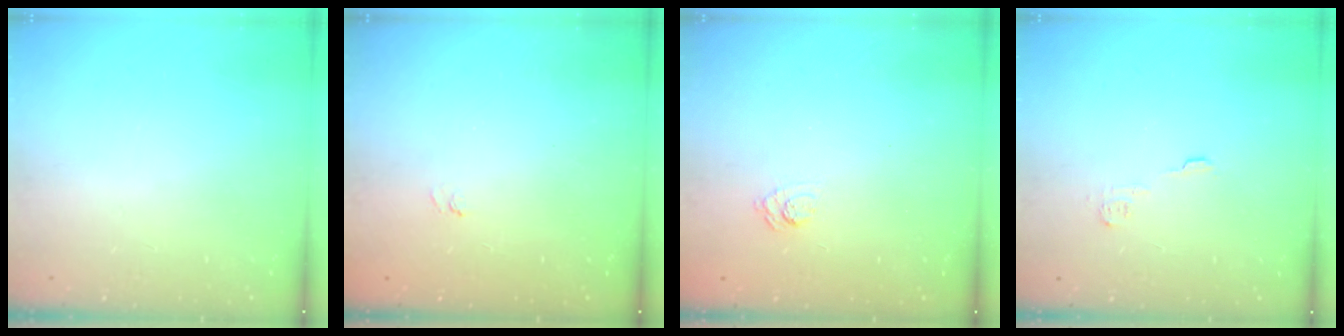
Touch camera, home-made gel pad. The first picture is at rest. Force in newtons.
{"total": 1.0, "press": 0.2, "slide": 1.0}
{"total": 3.4, "press": 3.0, "slide": 1.5}
{"total": 4.8, "press": 4.8, "slide": 0.4}